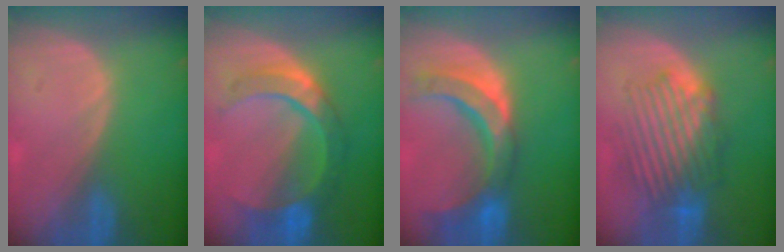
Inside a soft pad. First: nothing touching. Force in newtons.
{"total": 7.9, "press": 7.9, "slide": 0.3}
{"total": 10.7, "press": 9.4, "slide": 5.0}
{"total": 8.8, "press": 8.5, "slide": 2.2}